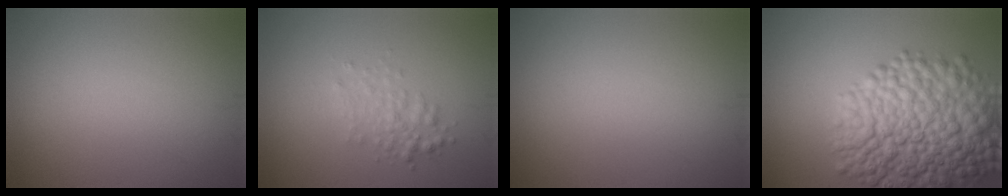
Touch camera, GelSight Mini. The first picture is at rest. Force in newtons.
{"total": 2.0, "press": 2.0, "slide": 0.1}
{"total": 0.0}
{"total": 12.2, "press": 12.2, "slide": 0.2}